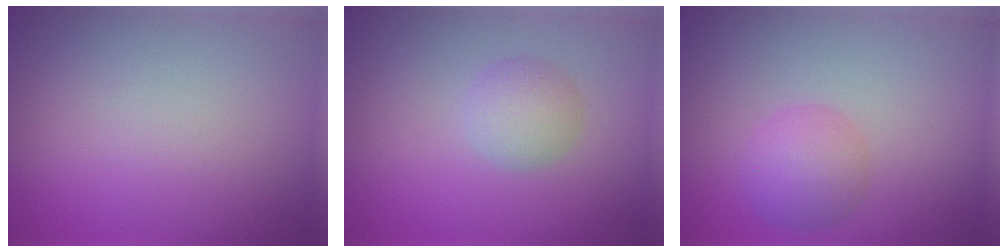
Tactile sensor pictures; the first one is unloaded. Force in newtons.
{"total": 2.3, "press": 2.3, "slide": 0.1}
{"total": 3.0, "press": 2.9, "slide": 0.2}